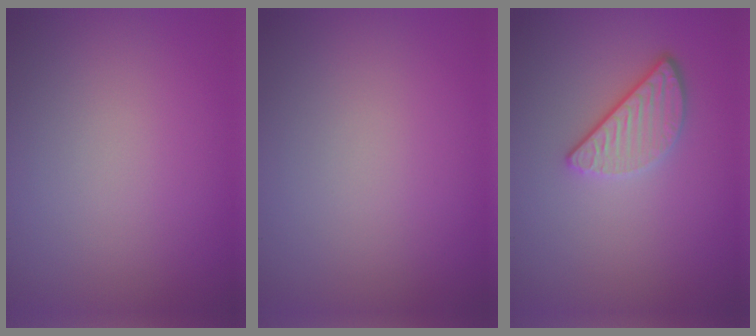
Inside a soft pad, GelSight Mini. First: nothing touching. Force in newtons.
{"total": 0.0}
{"total": 3.3, "press": 2.7, "slide": 1.8}